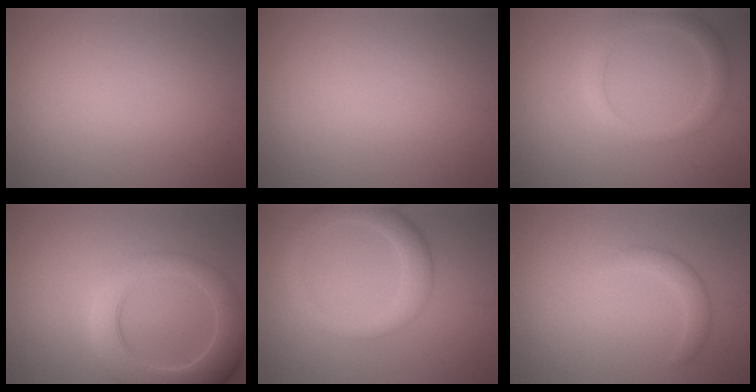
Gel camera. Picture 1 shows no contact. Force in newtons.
{"total": 0.0}
{"total": 2.6, "press": 2.6, "slide": 0.3}
{"total": 6.6, "press": 6.6, "slide": 0.3}
{"total": 3.6, "press": 3.5, "slide": 0.2}
{"total": 1.6, "press": 1.6, "slide": 0.1}